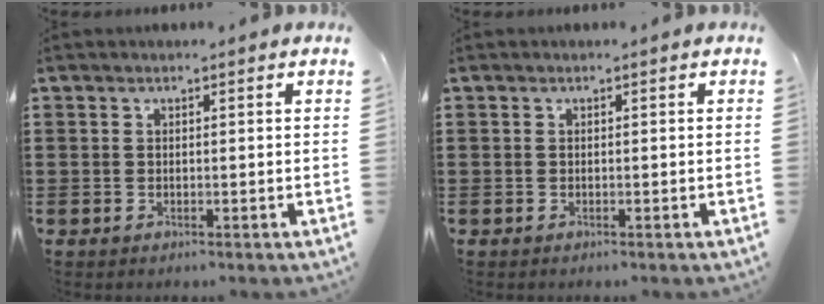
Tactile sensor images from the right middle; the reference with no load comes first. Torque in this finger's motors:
{"motor_torque": [0.23, 0.07, 0.08, 0.01]}